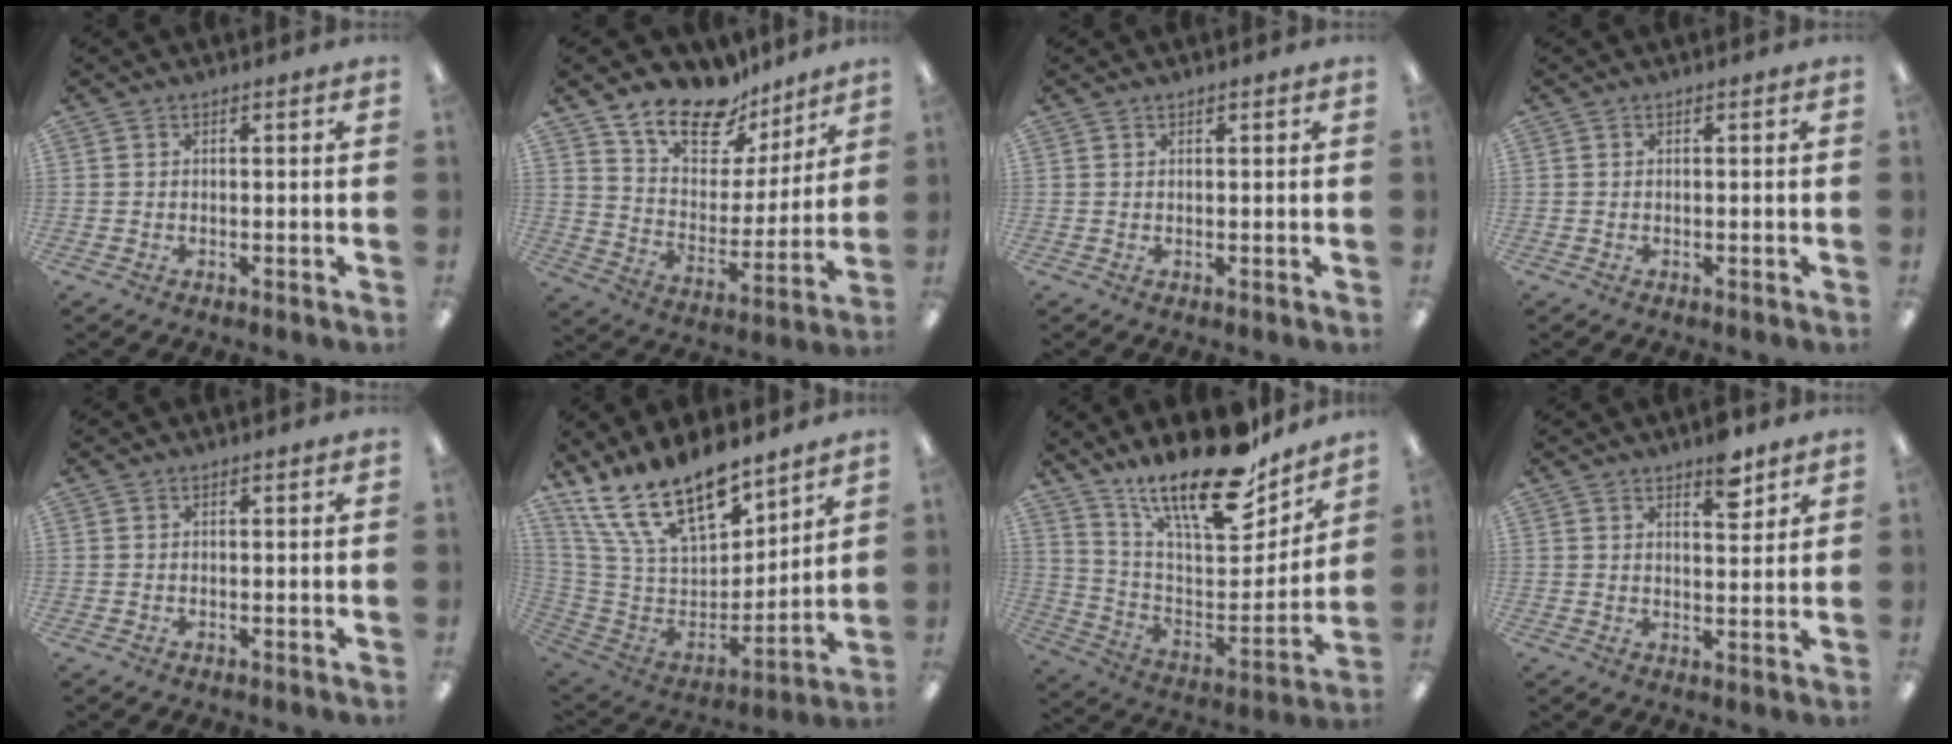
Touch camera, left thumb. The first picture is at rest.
{"total": 15.8, "force": [12.9, 7.4, 5.2], "torque": [-0.096, -0.099, 0.233]}
{"total": 0.5, "force": [0.5, 0.1, 0.0], "torque": [-0.002, 0.000, 0.010]}
{"total": 0.0}
{"total": 0.0}
{"total": 20.6, "force": [15.5, 8.6, 10.4], "torque": [-0.206, -0.112, 0.283]}
{"total": 22.0, "force": [17.3, 6.6, 11.9], "torque": [-0.193, -0.125, 0.296]}
{"total": 6.4, "force": [4.5, 2.7, 3.6], "torque": [-0.025, -0.030, 0.071]}